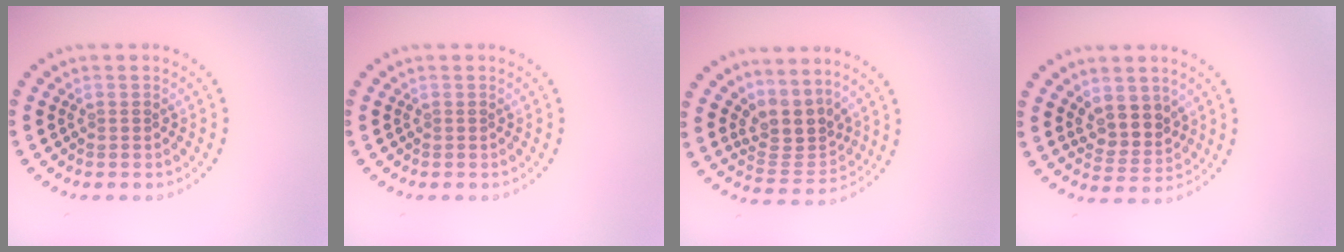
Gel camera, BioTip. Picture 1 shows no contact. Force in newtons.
{"total": 0.0}
{"total": 3.4, "press": 2.5, "slide": 2.2}
{"total": 3.3, "press": 2.9, "slide": 1.6}